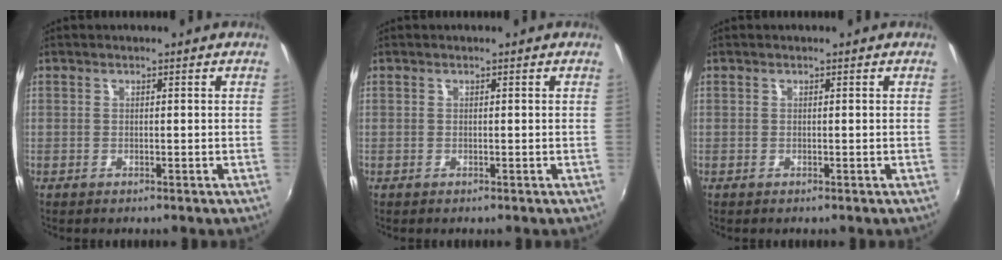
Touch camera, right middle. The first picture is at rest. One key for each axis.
{"total": 0.0}
{"total": 0.0}